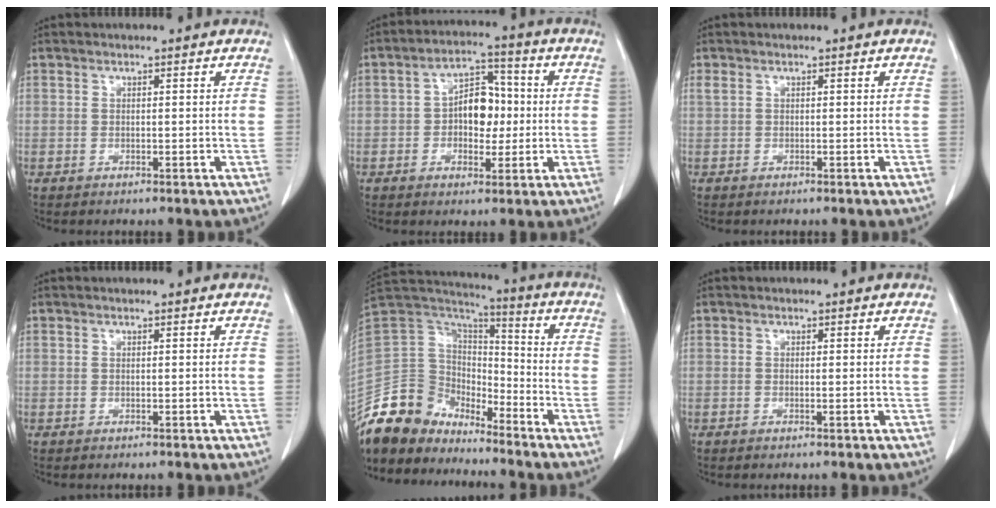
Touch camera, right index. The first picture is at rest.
{"total": 7.8, "force": [-0.1, 4.6, 6.3], "torque": [-0.100, 0.023, -0.004]}
{"total": 0.8, "force": [0.4, 0.5, 0.5], "torque": [-0.015, 0.016, 0.011]}
{"total": 0.0}
{"total": 14.5, "force": [-12.5, 6.7, 3.0], "torque": [-0.060, 0.053, -0.242]}
{"total": 0.5, "force": [-0.1, 0.1, 0.5], "torque": [-0.010, -0.003, 0.000]}